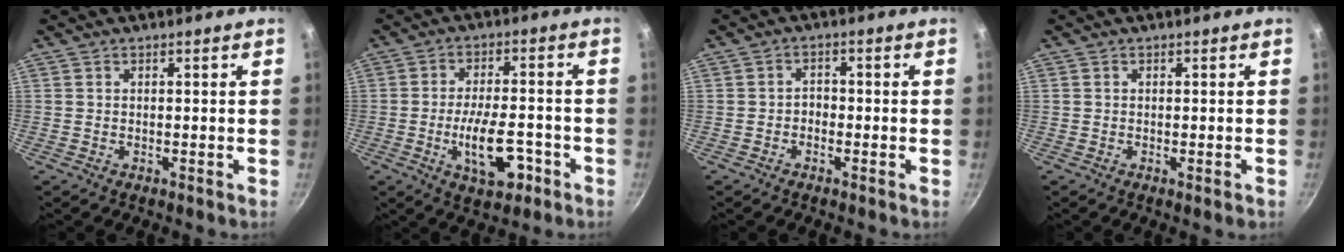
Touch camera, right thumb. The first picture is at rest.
{"total": 10.2, "force": [-3.6, 4.6, 8.3], "torque": [-0.130, 0.016, -0.057]}
{"total": 2.0, "force": [-0.9, 1.5, 0.9], "torque": [0.002, 0.013, -0.021]}
{"total": 1.1, "force": [-0.4, 0.2, 1.0], "torque": [-0.014, -0.003, -0.003]}